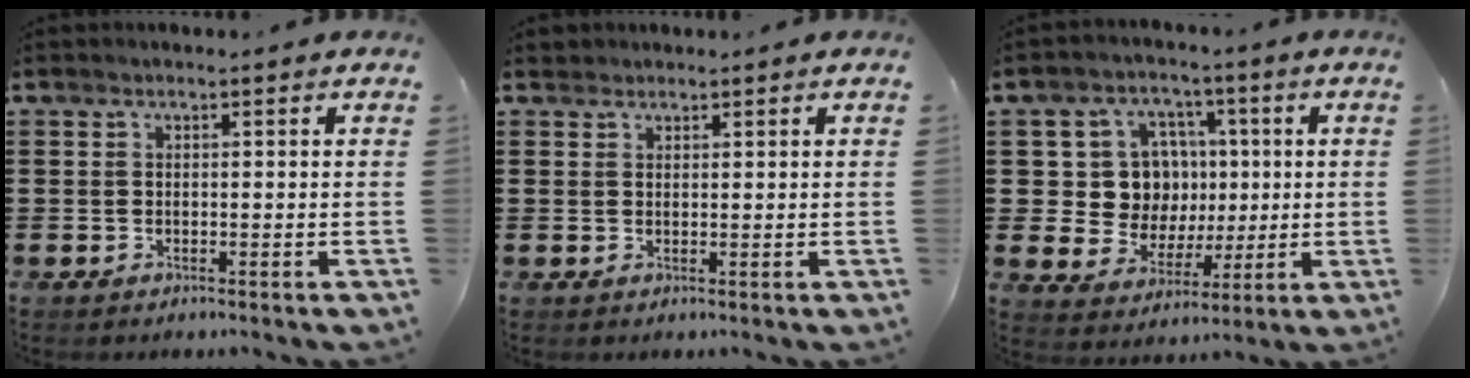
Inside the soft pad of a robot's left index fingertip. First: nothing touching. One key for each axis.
{"total": 1.0, "fx": 0.9, "fy": 0.4, "fz": 0.0, "tx": -0.003, "ty": 0.002, "tz": 0.019}
{"total": 9.8, "fx": 1.7, "fy": 9.0, "fz": 3.5, "tx": -0.084, "ty": 0.012, "tz": 0.040}